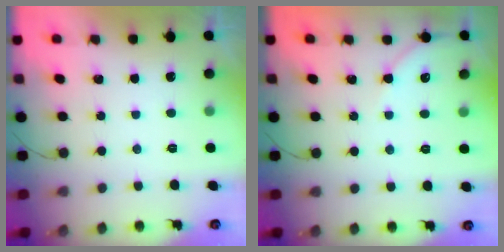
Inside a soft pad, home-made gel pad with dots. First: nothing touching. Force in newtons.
{"total": 4.3, "press": 4.3, "slide": 0.6}